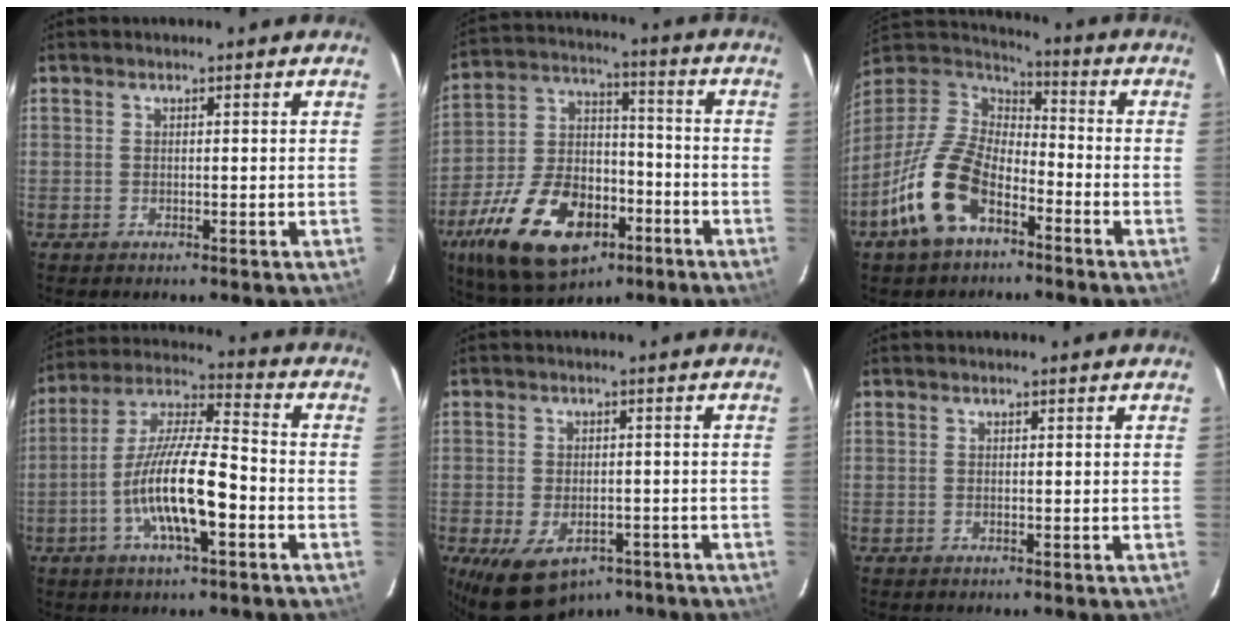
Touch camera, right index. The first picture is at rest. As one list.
[{"total": 22.4, "force": [-11.3, 12.9, 14.4], "torque": [-0.306, 0.000, -0.180]}, {"total": 16.6, "force": [-8.9, 8.6, 11.1], "torque": [-0.232, -0.006, -0.170]}, {"total": 14.4, "force": [-5.0, 3.1, 13.2], "torque": [-0.259, -0.003, -0.096]}, {"total": 11.5, "force": [-7.0, 6.8, 6.1], "torque": [-0.126, -0.014, -0.094]}, {"total": 0.0}]